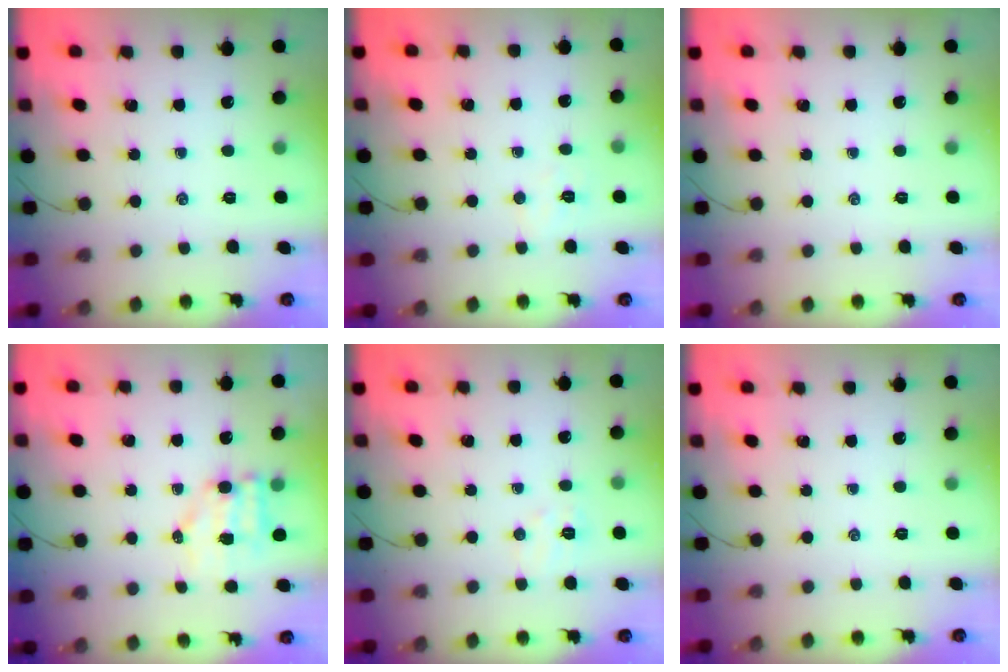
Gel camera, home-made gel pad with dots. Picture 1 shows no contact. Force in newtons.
{"total": 4.3, "press": 4.2, "slide": 0.9}
{"total": 0.0}
{"total": 6.2, "press": 6.1, "slide": 0.9}
{"total": 5.9, "press": 5.7, "slide": 1.4}
{"total": 0.0}